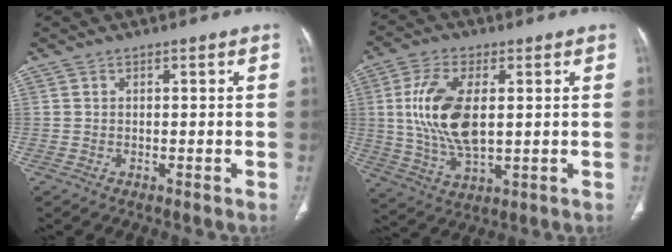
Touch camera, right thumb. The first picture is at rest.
{"total": 13.8, "force": [1.7, 6.7, 11.9], "torque": [-0.244, -0.009, 0.039]}